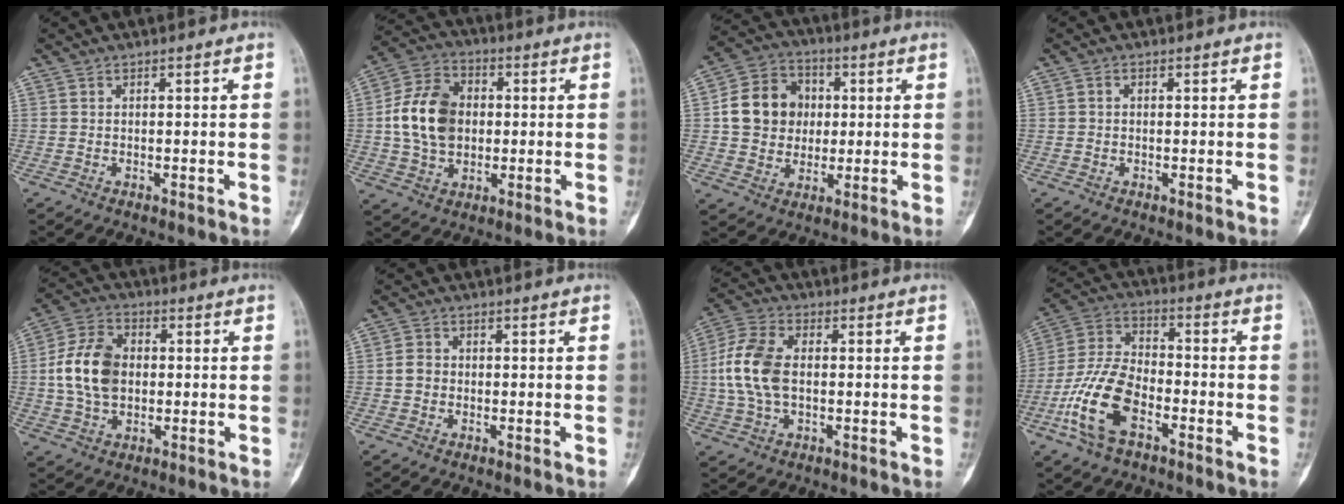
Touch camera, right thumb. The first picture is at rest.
{"total": 14.0, "force": [0.4, 10.3, 9.5], "torque": [-0.156, 0.019, 0.004]}
{"total": 12.5, "force": [1.2, 10.8, 6.2], "torque": [-0.081, 0.014, 0.018]}
{"total": 0.5, "force": [0.0, 0.3, 0.4], "torque": [-0.006, 0.001, -0.003]}
{"total": 12.3, "force": [0.2, 8.6, 8.7], "torque": [-0.152, 0.017, 0.000]}
{"total": 2.6, "force": [-0.3, 2.3, 1.2], "torque": [-0.012, 0.008, -0.009]}
{"total": 11.5, "force": [-0.1, 7.2, 9.0], "torque": [-0.191, 0.019, -0.004]}
{"total": 14.3, "force": [-6.1, 7.6, 10.5], "torque": [-0.219, 0.031, -0.121]}